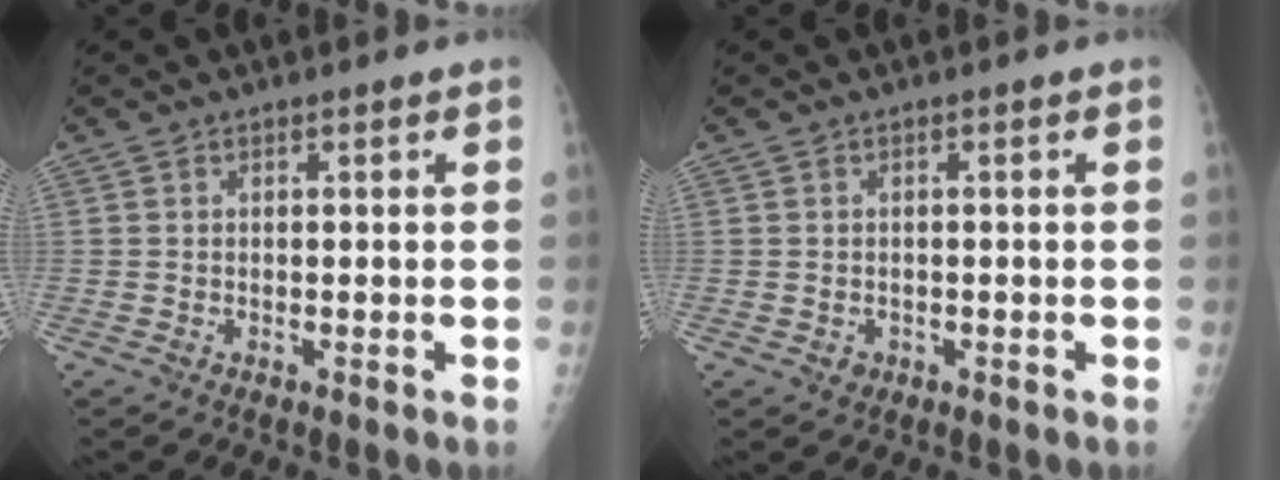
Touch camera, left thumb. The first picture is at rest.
{"total": 1.4, "force": [-0.4, 1.2, 0.4], "torque": [-0.002, 0.003, -0.001]}